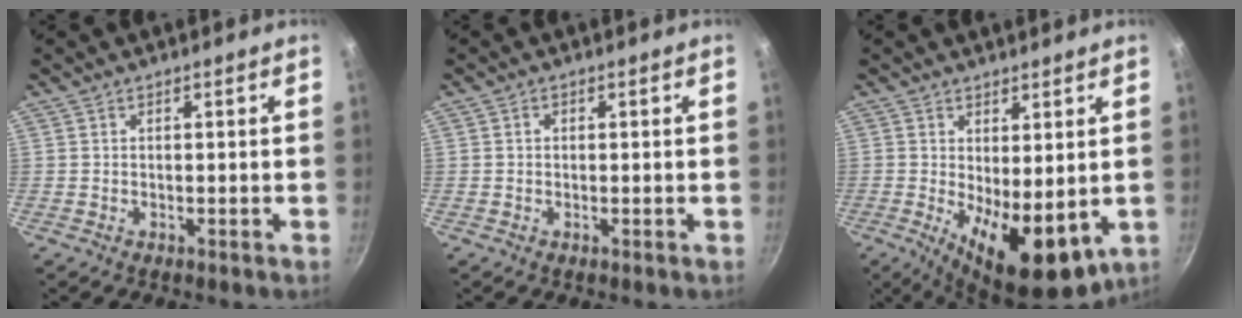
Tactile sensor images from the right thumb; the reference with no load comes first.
{"total": 1.0, "force": [0.1, 0.9, 0.5], "torque": [-0.008, 0.006, 0.001]}
{"total": 12.2, "force": [-1.1, 5.3, 10.9], "torque": [-0.142, -0.017, -0.004]}